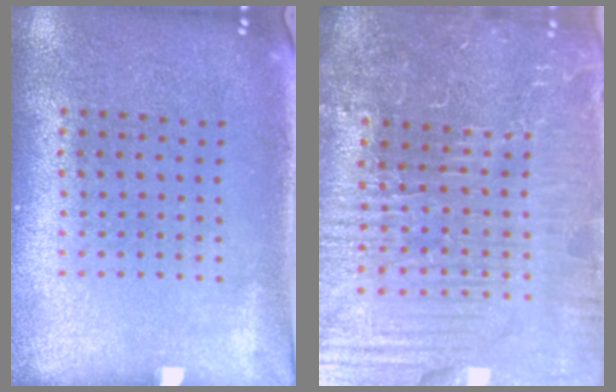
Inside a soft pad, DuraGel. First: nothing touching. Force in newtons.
{"total": 6.1, "press": 5.5, "slide": 2.5}